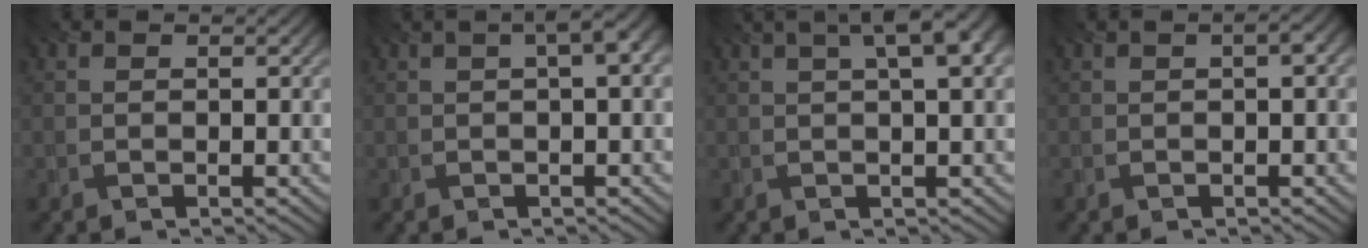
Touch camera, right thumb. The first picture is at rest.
{"total": 3.2, "force": [0.7, 0.4, 3.1], "torque": [-0.045, 0.008, 0.011]}
{"total": 6.6, "force": [2.5, 1.4, 5.9], "torque": [-0.086, 0.020, 0.042]}
{"total": 1.4, "force": [0.2, 0.0, 1.4], "torque": [-0.017, 0.004, 0.003]}